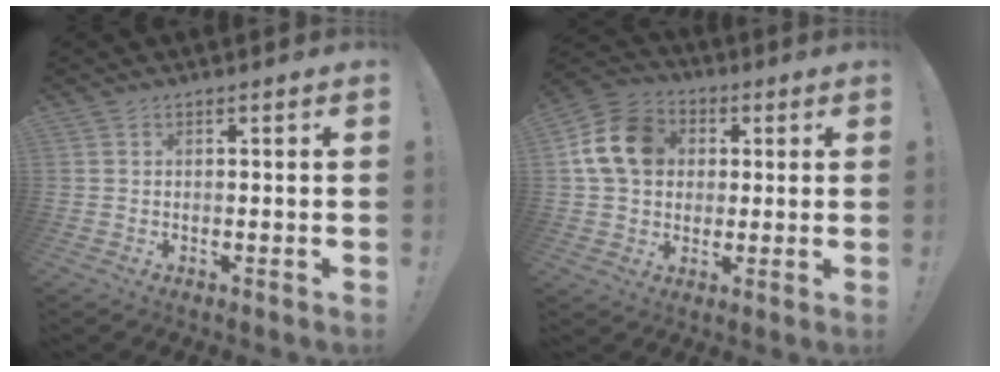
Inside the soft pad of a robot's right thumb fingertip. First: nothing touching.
{"total": 15.5, "force": [3.2, 12.5, 8.6], "torque": [-0.140, 0.006, 0.069]}